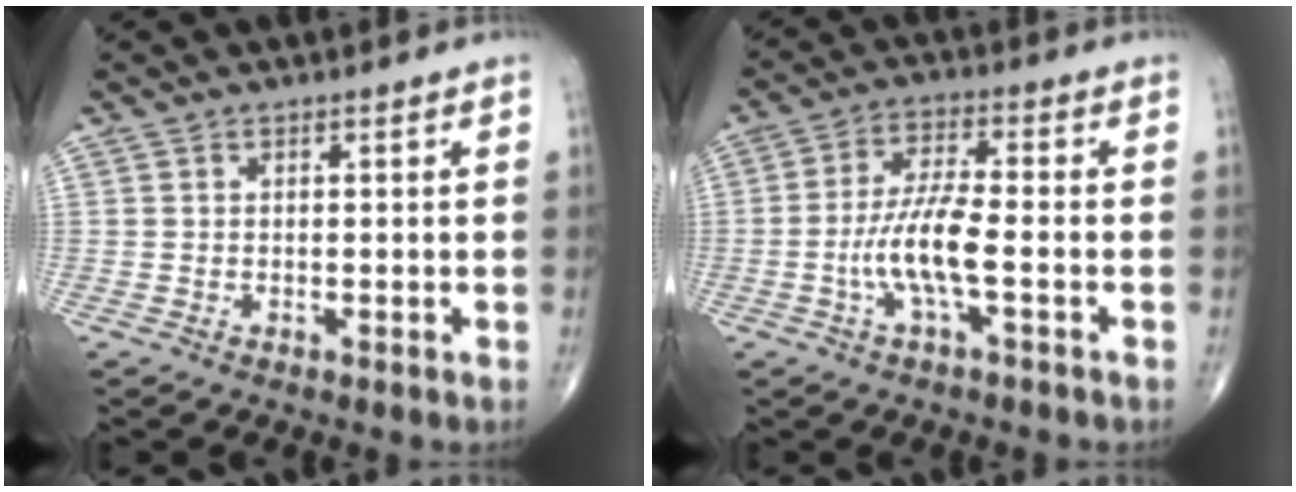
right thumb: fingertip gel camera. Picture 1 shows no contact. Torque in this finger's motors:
{"motor_torque": [0.52, 0.21, 0.96, -0.26, 0.10]}